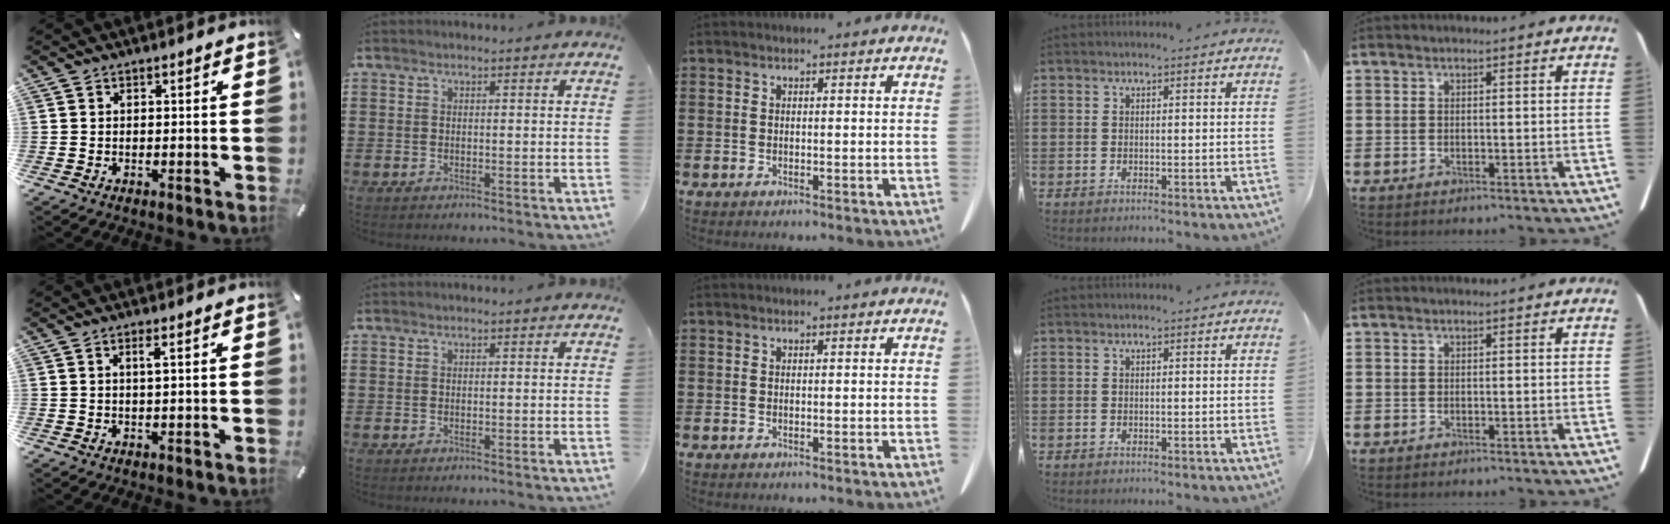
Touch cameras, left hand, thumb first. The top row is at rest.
{"thumb": {"total": 1.9, "force": [0.6, 0.1, 1.8], "torque": [-0.037, 0.000, 0.009]}}